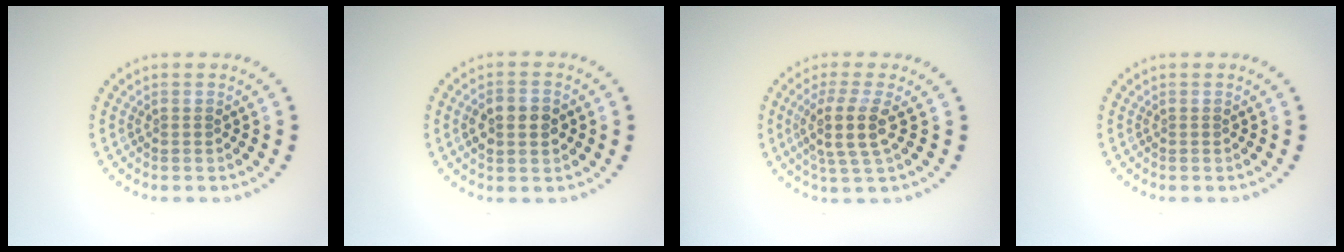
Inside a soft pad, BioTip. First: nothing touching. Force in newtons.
{"total": 3.6, "press": 3.6, "slide": 0.1}
{"total": 3.7, "press": 3.0, "slide": 2.2}
{"total": 0.0}